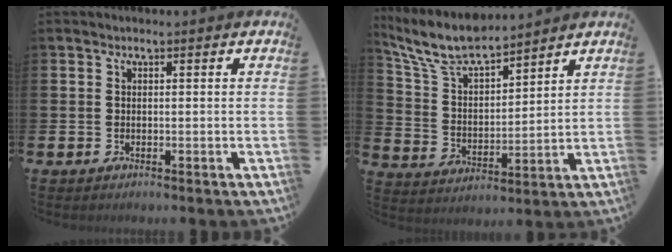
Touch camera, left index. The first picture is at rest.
{"total": 8.3, "force": [7.6, 1.7, 3.0], "torque": [-0.092, -0.038, 0.135]}